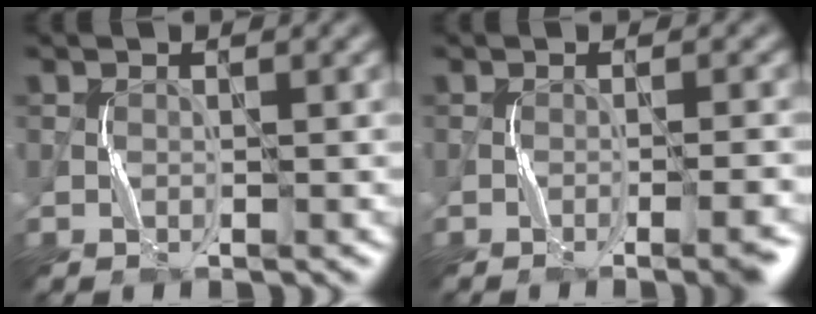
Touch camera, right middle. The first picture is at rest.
{"total": 3.0, "force": [-1.3, 0.4, 2.6], "torque": [-0.028, 0.007, -0.020]}